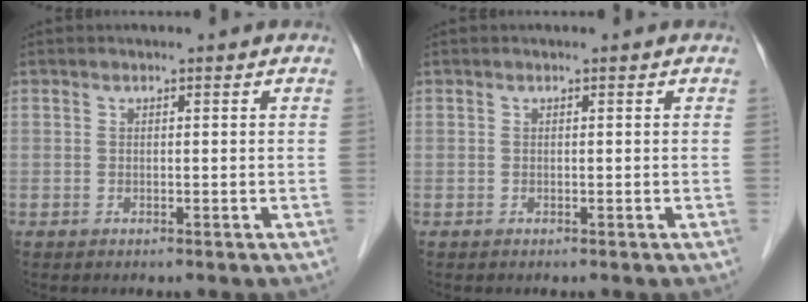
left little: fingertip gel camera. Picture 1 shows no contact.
{"total": 0.0}